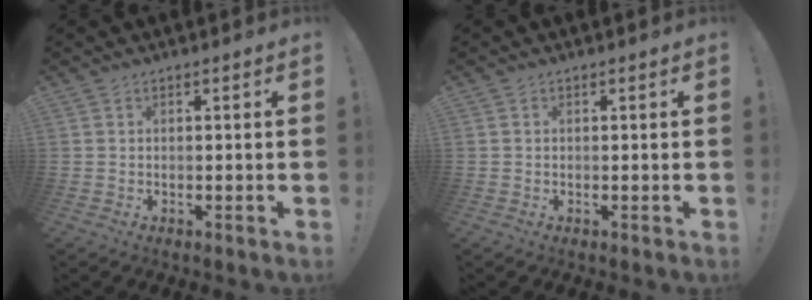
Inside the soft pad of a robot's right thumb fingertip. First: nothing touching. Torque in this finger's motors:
{"motor_torque": [0.02, -0.03, -0.25, 0.00, -0.06]}